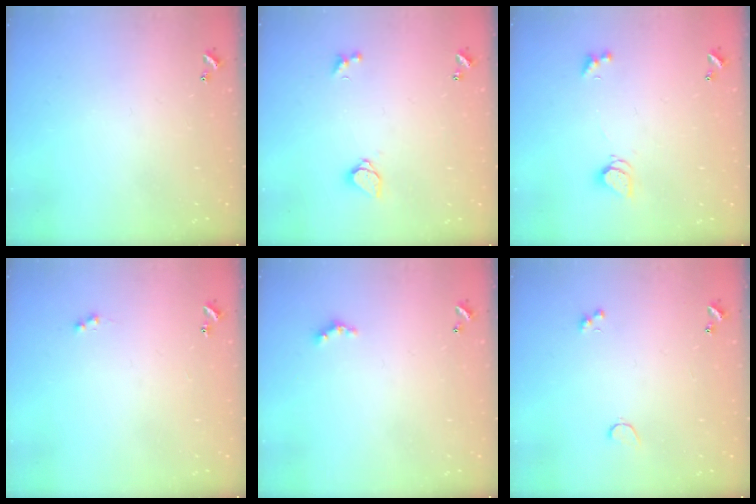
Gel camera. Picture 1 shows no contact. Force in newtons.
{"total": 1.5, "press": 1.5, "slide": 0.4}
{"total": 2.3, "press": 2.3, "slide": 0.3}
{"total": 1.2, "press": 1.1, "slide": 0.6}
{"total": 2.3, "press": 2.3, "slide": 0.4}
{"total": 1.0, "press": 0.9, "slide": 0.5}